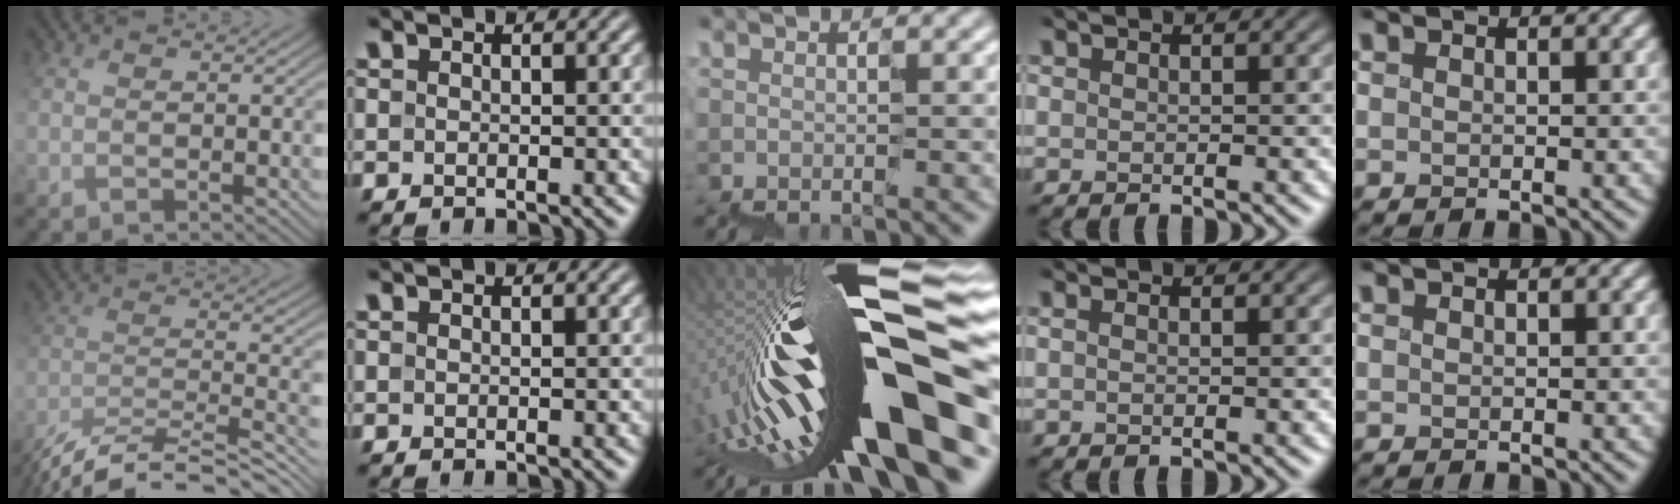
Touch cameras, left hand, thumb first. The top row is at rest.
{"thumb": {"total": 13.6, "force": [-12.2, 1.9, 5.6], "torque": [-0.083, 0.000, -0.206]}, "middle": {"total": 19.0, "force": [-4.2, 4.8, 17.9], "torque": [-0.279, 0.029, -0.085]}}